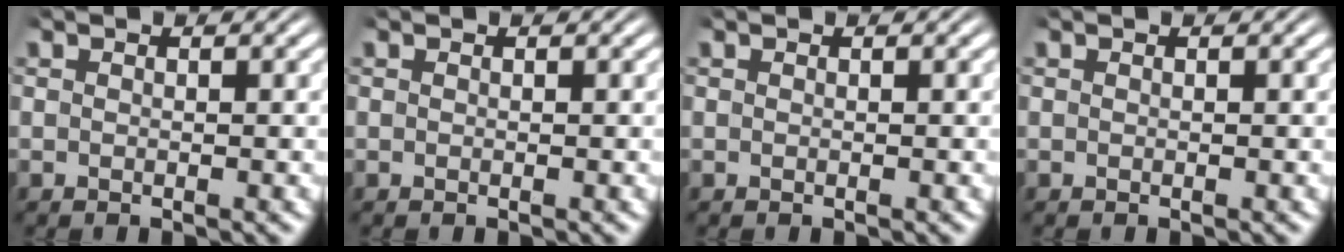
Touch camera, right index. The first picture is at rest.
{"total": 0.0}
{"total": 0.0}
{"total": 0.0}